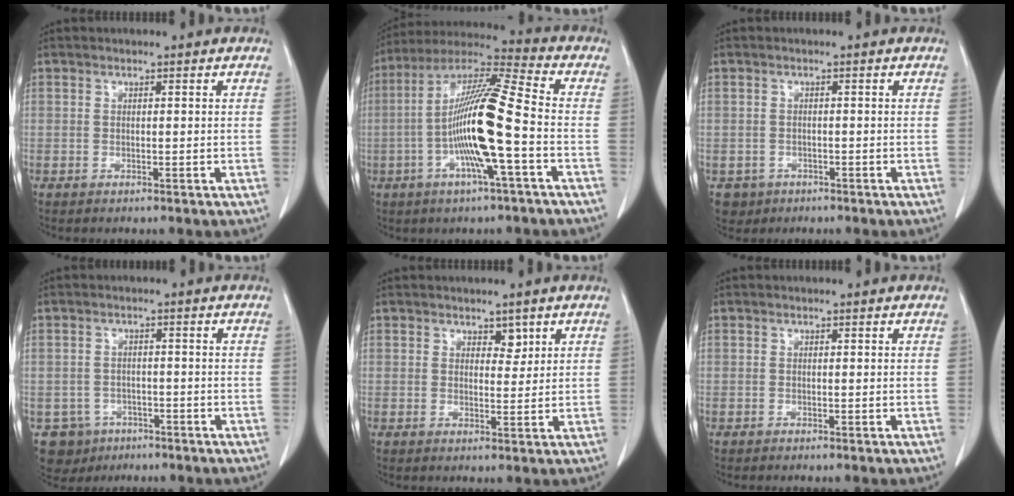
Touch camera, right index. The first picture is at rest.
{"total": 15.3, "force": [-3.1, 0.4, 15.0], "torque": [-0.285, 0.006, -0.066]}
{"total": 2.8, "force": [-1.3, 2.5, 0.1], "torque": [0.000, 0.007, -0.018]}
{"total": 5.3, "force": [-3.0, 4.4, 0.3], "torque": [-0.003, 0.007, -0.042]}
{"total": 2.2, "force": [1.4, 1.3, 1.1], "torque": [-0.011, -0.005, 0.023]}
{"total": 0.0}